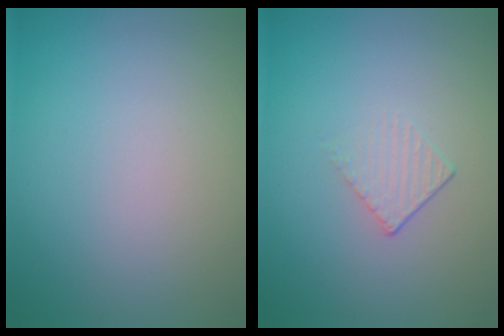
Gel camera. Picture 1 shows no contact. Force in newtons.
{"total": 1.2, "press": 0.5, "slide": 1.1}